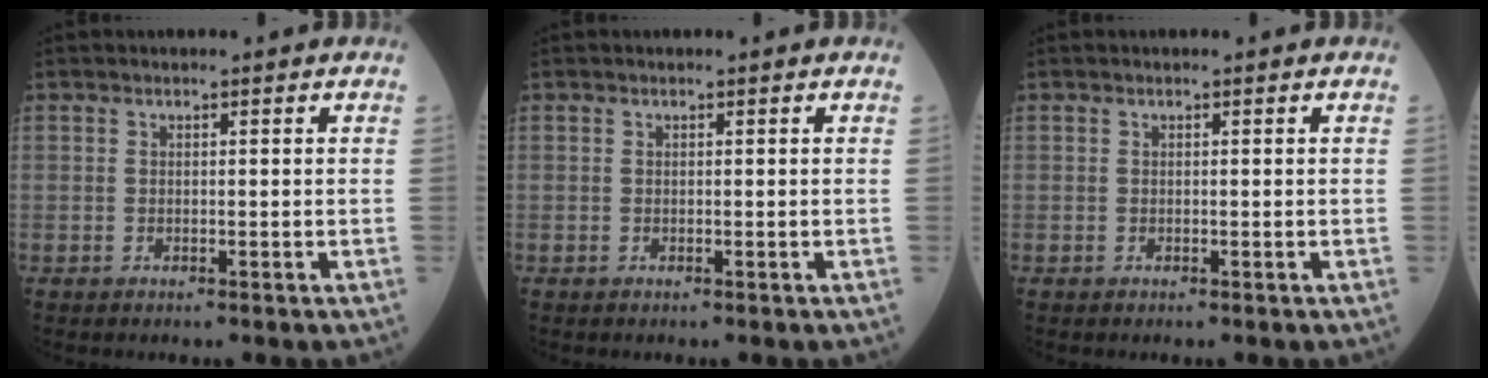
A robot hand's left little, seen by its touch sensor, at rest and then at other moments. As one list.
[{"total": 0.0}, {"total": 0.0}]